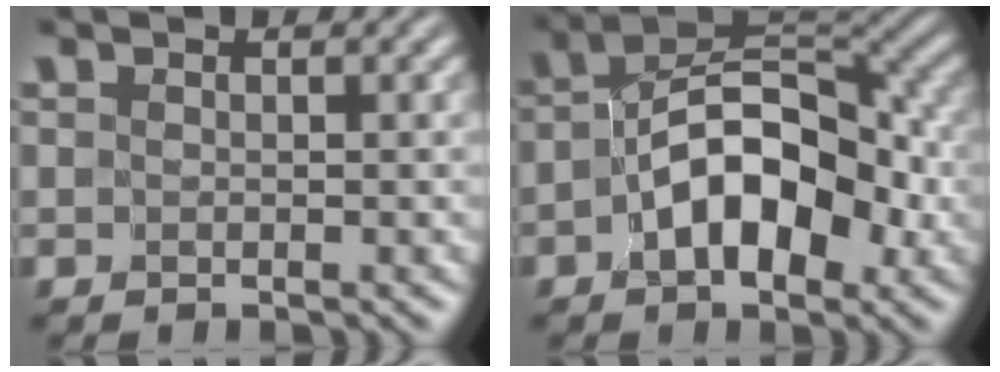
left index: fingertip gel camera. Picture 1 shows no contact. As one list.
[{"total": 8.1, "force": [-2.0, 4.6, 6.4], "torque": [-0.093, 0.018, -0.040]}]